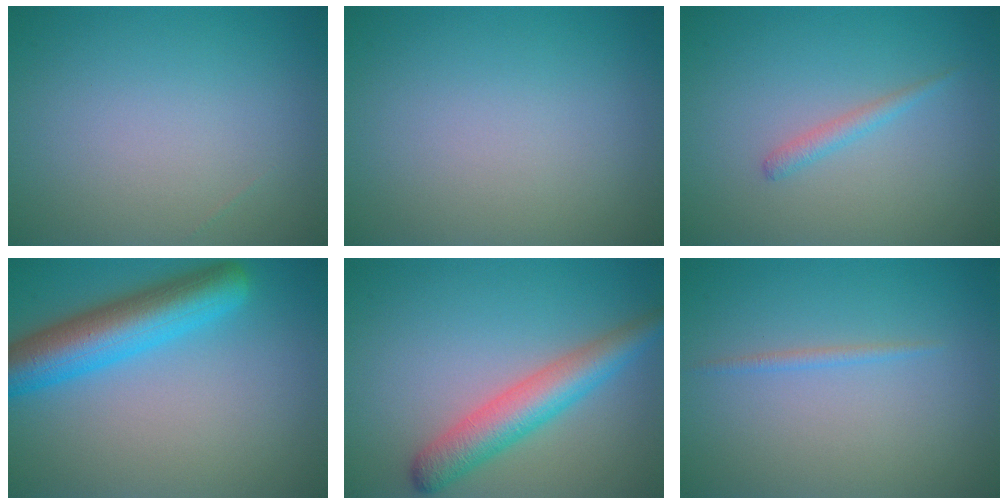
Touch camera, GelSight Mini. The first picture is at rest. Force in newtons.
{"total": 0.0}
{"total": 1.2, "press": 1.1, "slide": 0.1}
{"total": 7.1, "press": 7.1, "slide": 0.3}
{"total": 4.9, "press": 4.9, "slide": 0.1}
{"total": 0.8, "press": 0.8, "slide": 0.0}